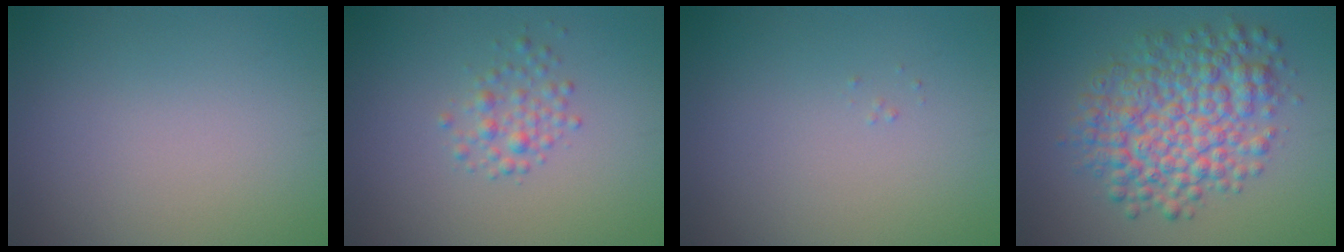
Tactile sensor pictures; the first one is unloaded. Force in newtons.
{"total": 1.8, "press": 1.8, "slide": 0.0}
{"total": 0.0}
{"total": 7.5, "press": 7.5, "slide": 0.1}